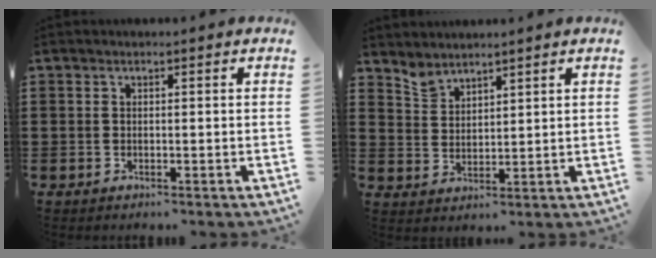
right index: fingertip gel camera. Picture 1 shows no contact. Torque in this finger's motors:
{"motor_torque": [-0.51, 0.94, 0.01, 0.00]}